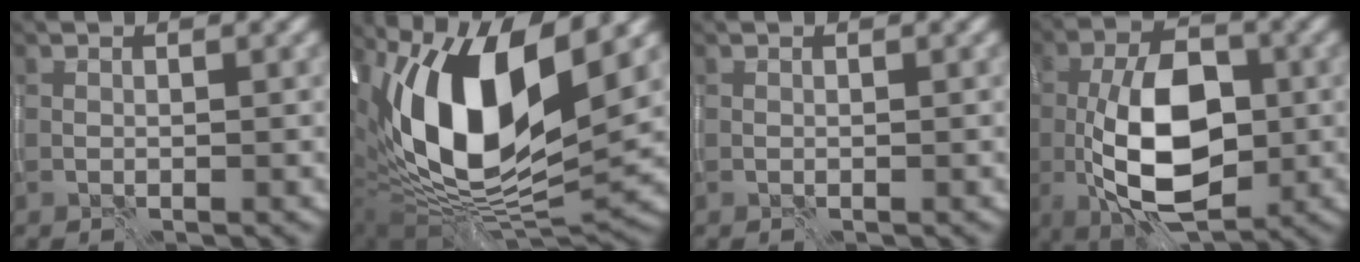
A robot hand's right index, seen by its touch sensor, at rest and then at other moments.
{"total": 13.6, "force": [3.8, 5.9, 11.7], "torque": [-0.216, -0.001, 0.069]}
{"total": 0.0}
{"total": 10.2, "force": [-1.6, 5.3, 8.6], "torque": [-0.153, -0.002, -0.029]}